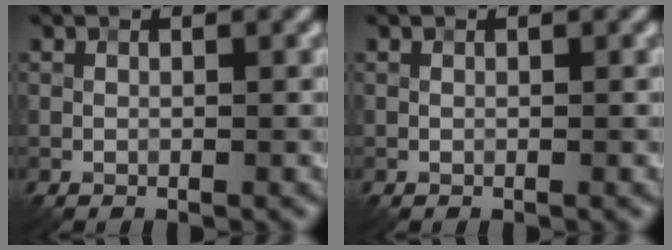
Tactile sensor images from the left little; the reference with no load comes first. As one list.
[{"total": 0.0}]